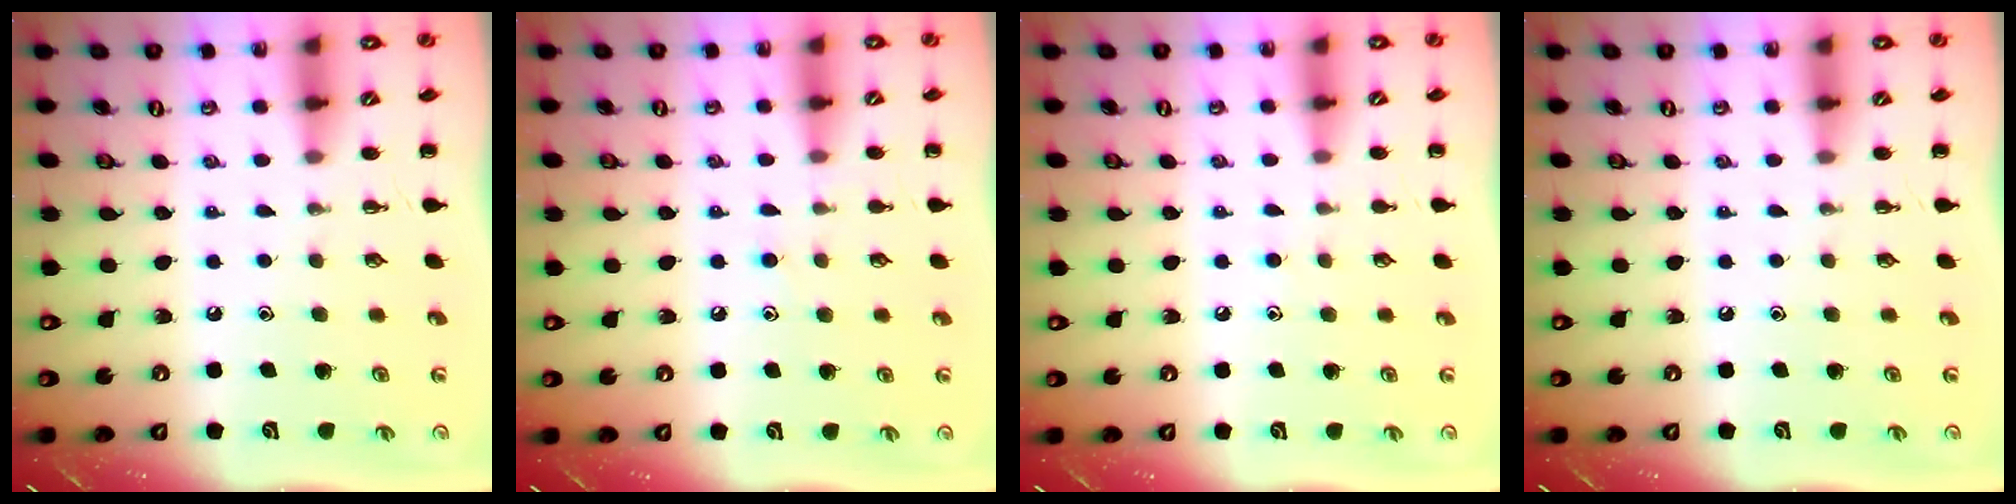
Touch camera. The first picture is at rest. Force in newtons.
{"total": 6.8, "press": 6.5, "slide": 2.0}
{"total": 4.7, "press": 4.3, "slide": 1.8}
{"total": 0.0}